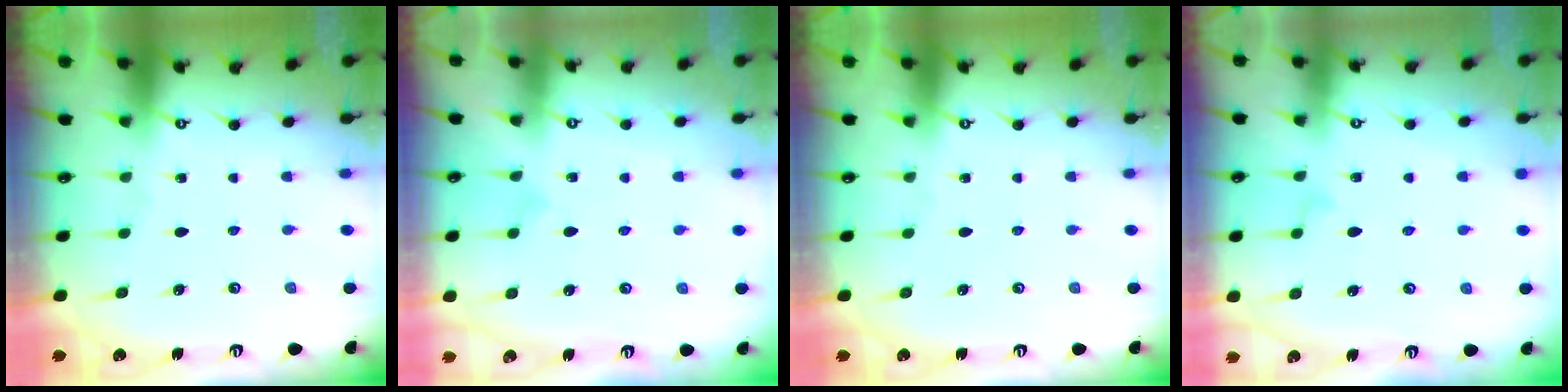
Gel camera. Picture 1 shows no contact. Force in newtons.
{"total": 3.7, "press": 3.7, "slide": 0.3}
{"total": 0.0}
{"total": 4.7, "press": 4.7, "slide": 0.3}